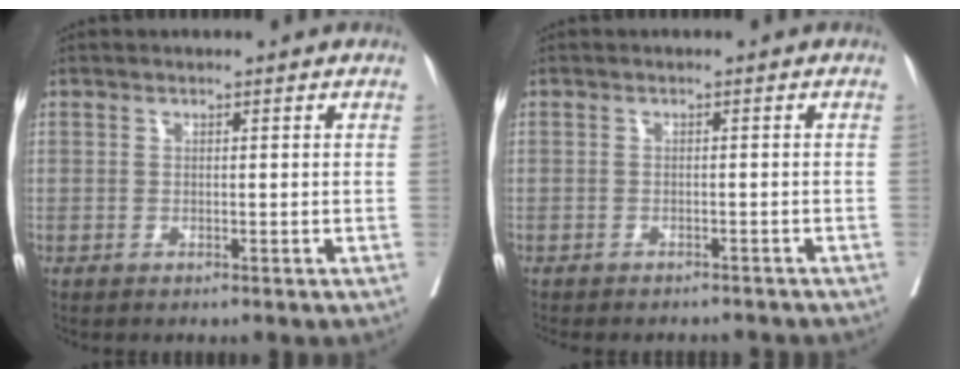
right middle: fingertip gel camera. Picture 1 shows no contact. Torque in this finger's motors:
{"motor_torque": [1.07, -1.07, 0.39, 0.08]}